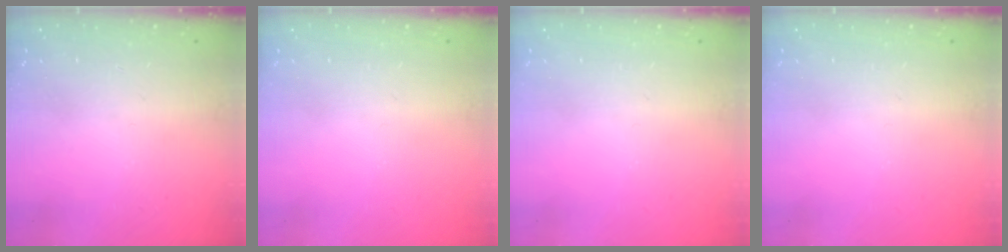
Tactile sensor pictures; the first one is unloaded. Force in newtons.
{"total": 0.0}
{"total": 0.0}
{"total": 0.0}